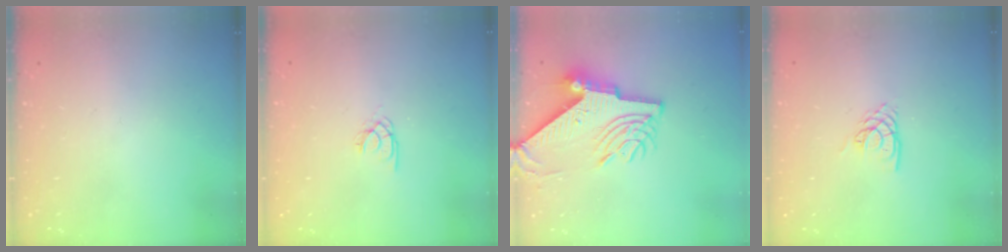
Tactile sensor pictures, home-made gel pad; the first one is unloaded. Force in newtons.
{"total": 2.0, "press": 2.0, "slide": 0.2}
{"total": 11.5, "press": 11.4, "slide": 1.3}
{"total": 3.4, "press": 3.4, "slide": 0.2}